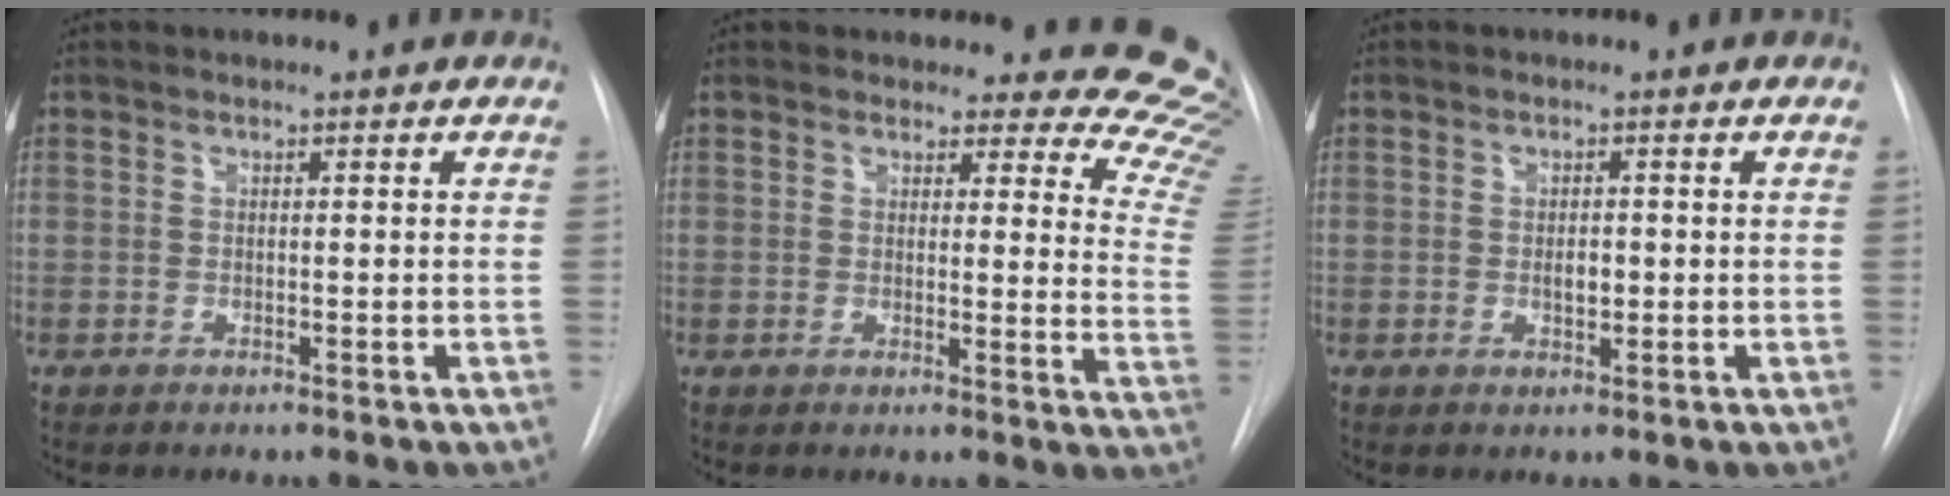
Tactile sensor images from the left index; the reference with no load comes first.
{"total": 14.7, "force": [14.2, 3.5, 1.5], "torque": [0.034, -0.143, 0.106]}
{"total": 1.7, "force": [-0.5, 0.9, 1.4], "torque": [-0.025, -0.006, -0.006]}